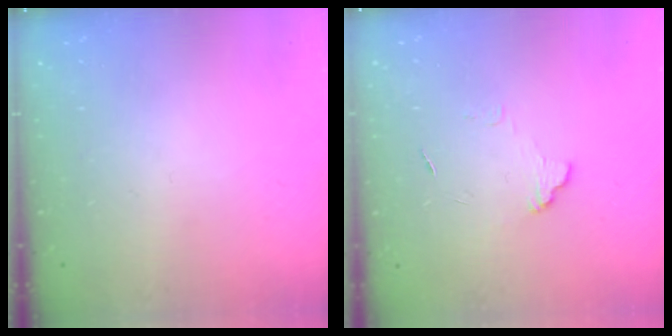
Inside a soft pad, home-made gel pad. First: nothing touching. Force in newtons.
{"total": 5.7, "press": 5.7, "slide": 0.5}